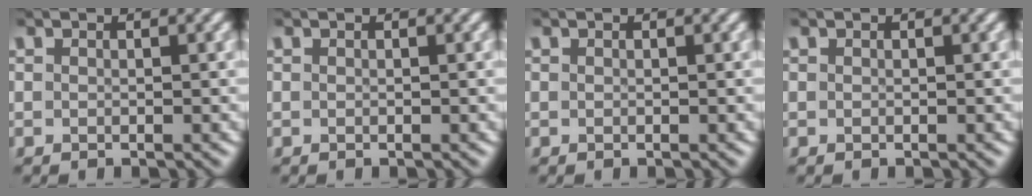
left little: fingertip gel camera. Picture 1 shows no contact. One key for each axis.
{"total": 0.0}
{"total": 0.0}
{"total": 0.0}